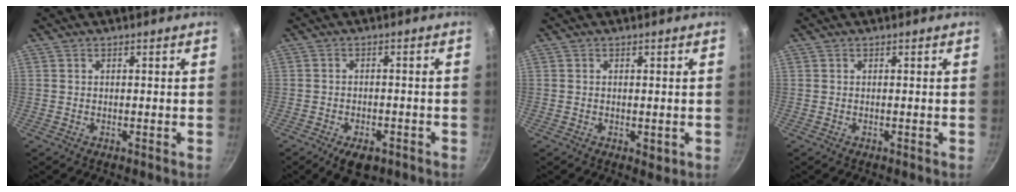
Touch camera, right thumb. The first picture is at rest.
{"total": 6.3, "force": [-3.6, 3.4, 3.9], "torque": [-0.053, 0.018, -0.046]}
{"total": 1.6, "force": [-0.2, 1.0, 1.2], "torque": [-0.016, -0.004, -0.002]}
{"total": 0.0}